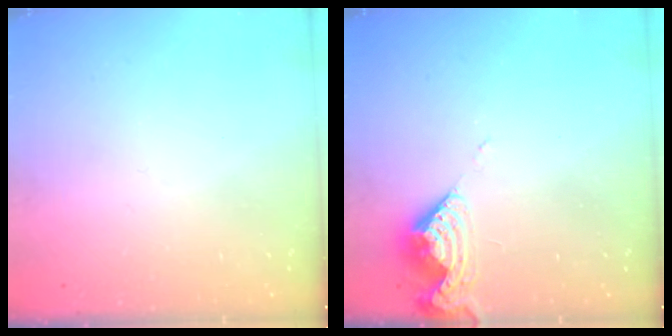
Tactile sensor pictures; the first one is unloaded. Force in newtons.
{"total": 8.0, "press": 8.0, "slide": 0.5}